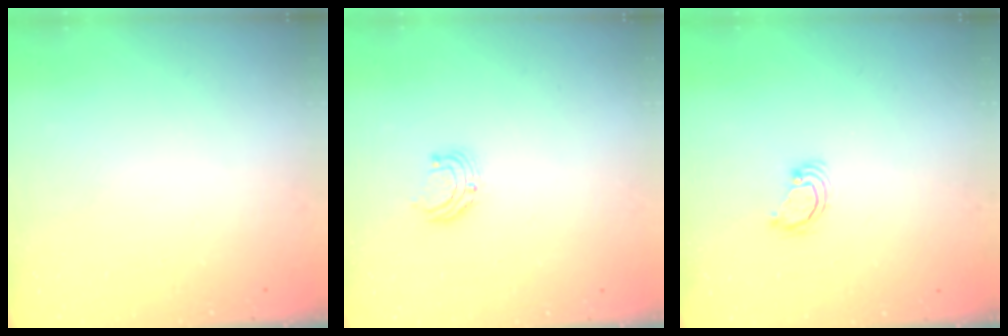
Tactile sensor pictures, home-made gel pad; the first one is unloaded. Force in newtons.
{"total": 5.0, "press": 5.0, "slide": 0.5}
{"total": 2.7, "press": 2.7, "slide": 0.2}